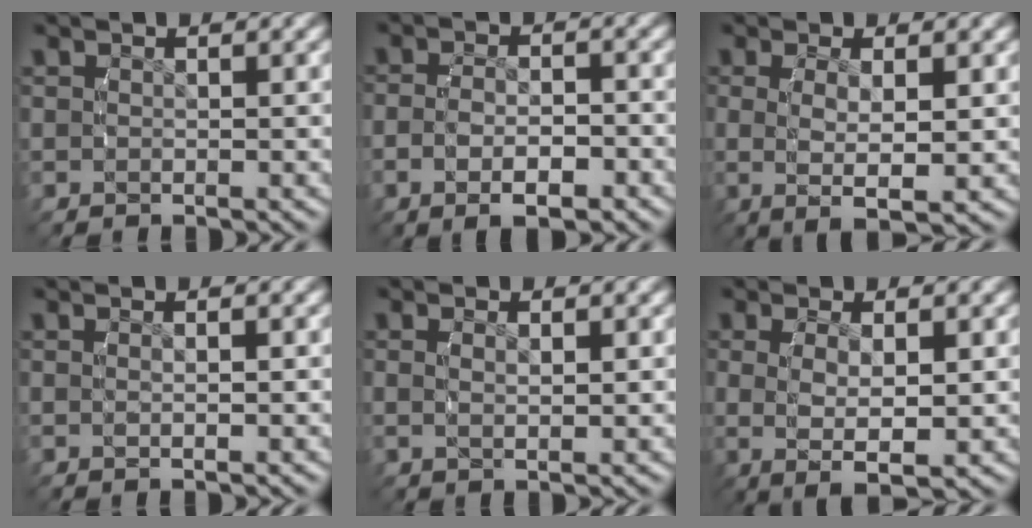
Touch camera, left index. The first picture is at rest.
{"total": 4.2, "force": [-1.8, 1.9, 3.3], "torque": [-0.060, -0.001, -0.028]}
{"total": 4.9, "force": [-0.2, 1.6, 4.6], "torque": [-0.091, -0.012, 0.008]}
{"total": 1.1, "force": [-0.1, -0.6, 0.9], "torque": [-0.020, 0.000, 0.003]}
{"total": 1.5, "force": [0.5, -0.1, 1.4], "torque": [-0.028, -0.003, 0.013]}
{"total": 5.2, "force": [-0.3, 2.2, 4.7], "torque": [-0.096, -0.013, 0.008]}